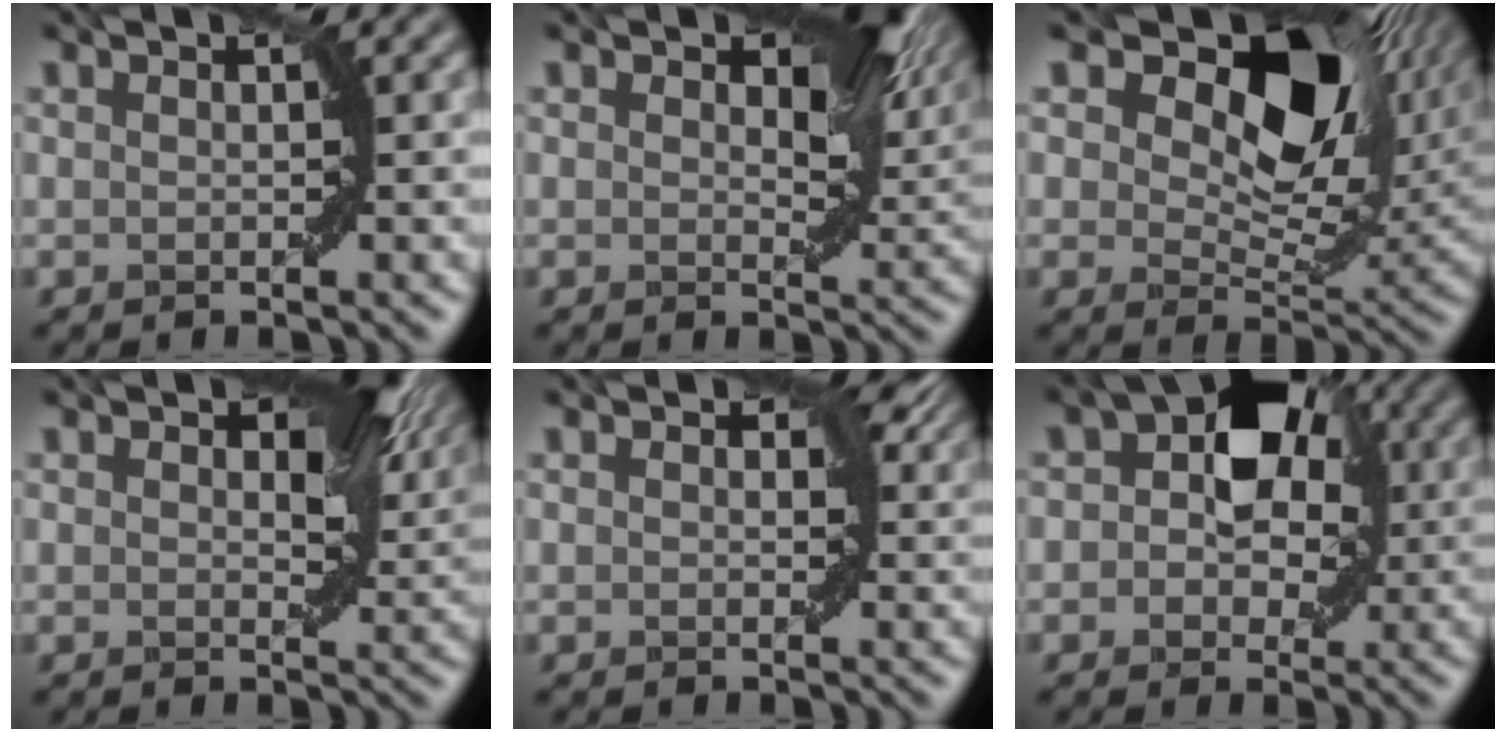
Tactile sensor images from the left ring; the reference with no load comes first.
{"total": 7.4, "force": [2.8, 3.8, 5.6], "torque": [-0.072, 0.002, 0.040]}
{"total": 14.2, "force": [7.1, 7.7, 9.6], "torque": [-0.135, 0.006, 0.112]}
{"total": 6.8, "force": [2.4, 3.7, 5.2], "torque": [-0.061, 0.005, 0.031]}
{"total": 3.4, "force": [1.2, 2.1, 2.4], "torque": [-0.025, 0.003, 0.014]}
{"total": 7.8, "force": [1.6, 5.4, 5.4], "torque": [-0.047, 0.025, -0.009]}